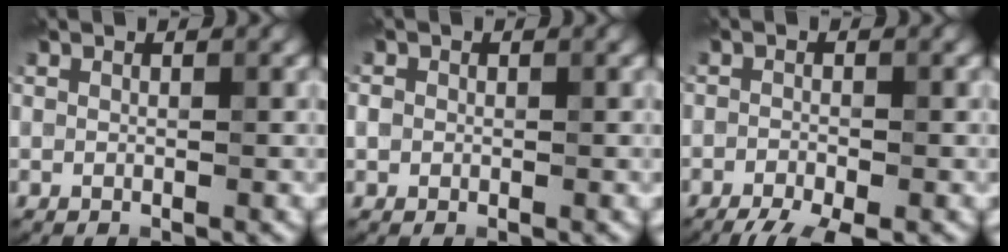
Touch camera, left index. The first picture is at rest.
{"total": 0.9, "force": [0.0, 0.9, 0.2], "torque": [-0.001, -0.001, -0.005]}
{"total": 4.7, "force": [-3.5, 1.4, 2.9], "torque": [-0.047, -0.022, -0.060]}